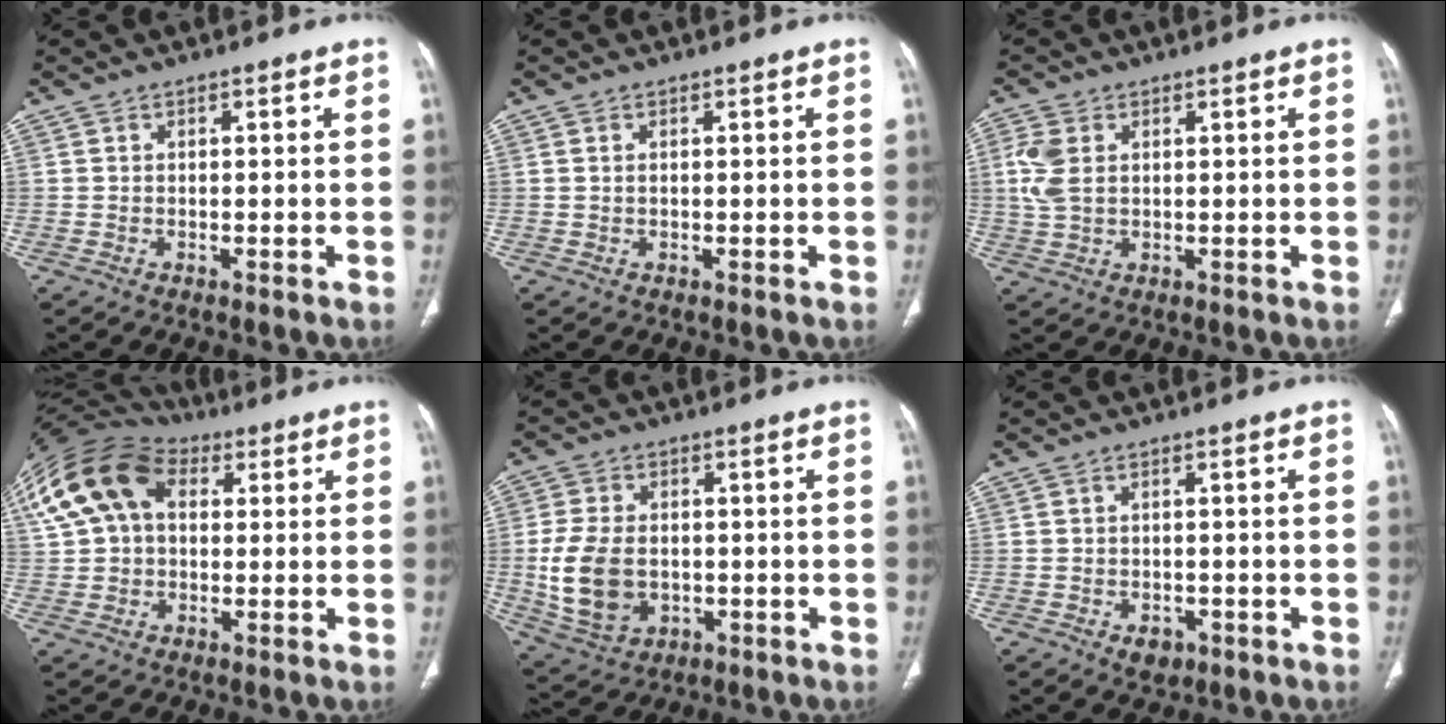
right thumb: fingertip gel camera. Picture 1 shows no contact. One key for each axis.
{"total": 0.5, "fx": 0.1, "fy": 0.3, "fz": 0.4, "tx": -0.013, "ty": 0.000, "tz": 0.003}
{"total": 5.7, "fx": 1.1, "fy": 3.8, "fz": 4.1, "tx": -0.104, "ty": 0.005, "tz": 0.025}
{"total": 17.7, "fx": 5.3, "fy": 12.1, "fz": 11.8, "tx": -0.243, "ty": 0.040, "tz": 0.089}
{"total": 12.0, "fx": -1.0, "fy": 8.4, "fz": 8.5, "tx": -0.159, "ty": 0.000, "tz": -0.005}
{"total": 3.0, "fx": -1.3, "fy": 2.1, "fz": 1.6, "tx": -0.011, "ty": 0.003, "tz": -0.010}